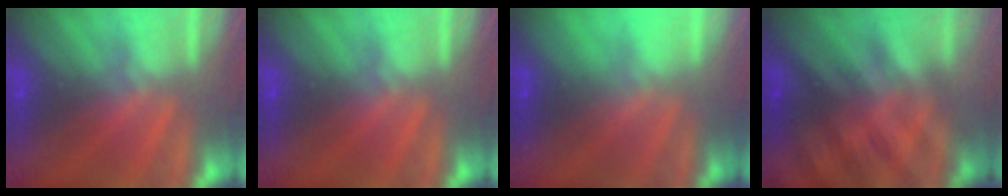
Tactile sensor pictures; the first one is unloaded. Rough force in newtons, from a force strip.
{"total": 0.0}
{"total": 3.3}
{"total": 2.9}